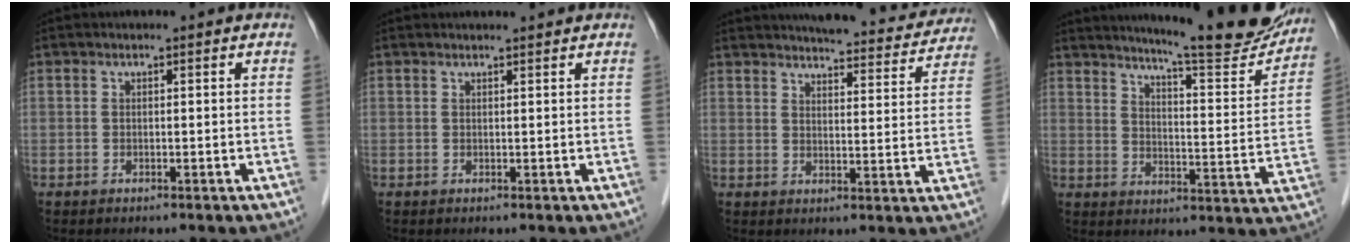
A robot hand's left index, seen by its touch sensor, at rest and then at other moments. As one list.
[{"total": 2.5, "force": [2.5, -0.1, 0.6], "torque": [-0.007, 0.012, 0.032]}, {"total": 18.3, "force": [17.2, 3.5, 5.5], "torque": [-0.059, -0.019, 0.202]}, {"total": 19.1, "force": [17.3, 1.2, 7.9], "torque": [-0.111, -0.059, 0.219]}]